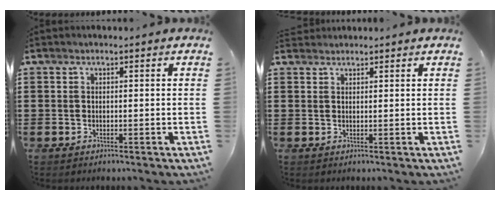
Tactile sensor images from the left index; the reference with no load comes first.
{"total": 1.3, "force": [1.3, 0.2, 0.0], "torque": [-0.003, 0.002, 0.025]}